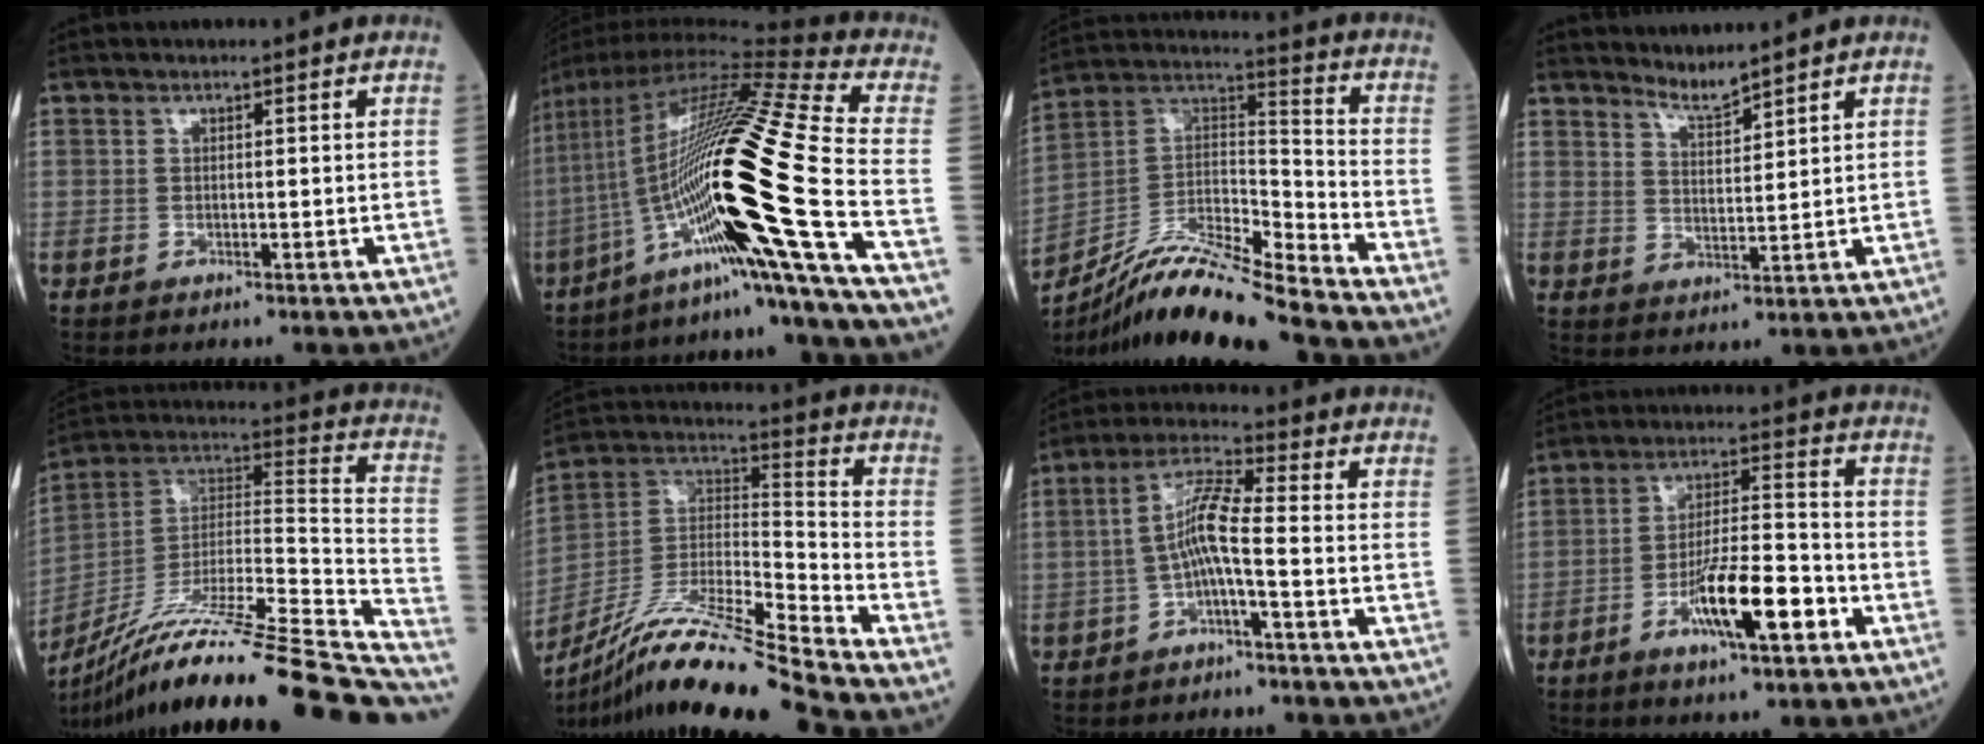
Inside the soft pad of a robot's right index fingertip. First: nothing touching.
{"total": 28.7, "force": [-9.1, -1.1, 27.2], "torque": [-0.480, -0.018, -0.166]}
{"total": 17.4, "force": [-15.5, -0.2, 8.0], "torque": [-0.159, 0.019, -0.281]}
{"total": 3.3, "force": [3.3, -0.4, 0.4], "torque": [-0.013, -0.009, 0.068]}
{"total": 36.5, "force": [-29.5, 2.5, 21.4], "torque": [-0.267, -0.038, -0.442]}
{"total": 20.0, "force": [-16.9, -1.3, 10.6], "torque": [-0.226, -0.009, -0.311]}
{"total": 6.6, "force": [-1.5, 0.5, 6.5], "torque": [-0.130, 0.020, -0.029]}
{"total": 11.3, "force": [-5.0, 1.8, 10.0], "torque": [-0.179, 0.001, -0.082]}